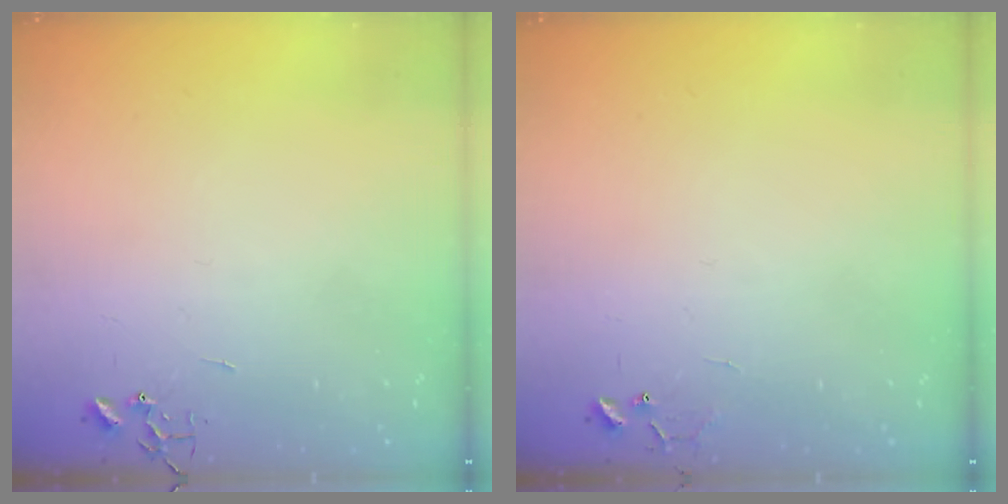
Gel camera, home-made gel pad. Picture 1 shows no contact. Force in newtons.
{"total": 6.6, "press": 6.6, "slide": 0.5}